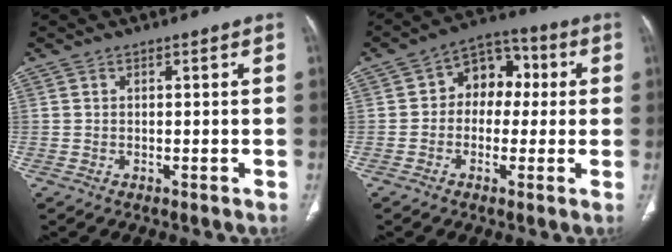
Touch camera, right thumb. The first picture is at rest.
{"total": 9.7, "force": [0.8, 7.3, 6.3], "torque": [-0.050, 0.031, -0.002]}